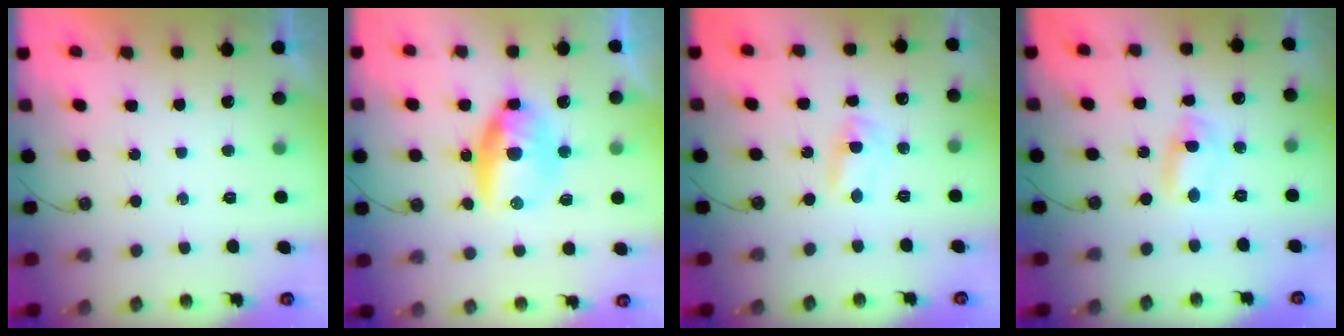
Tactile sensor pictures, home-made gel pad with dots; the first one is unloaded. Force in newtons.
{"total": 11.0, "press": 11.0, "slide": 0.7}
{"total": 3.3, "press": 3.2, "slide": 0.3}
{"total": 10.5, "press": 2.0, "slide": 10.3}